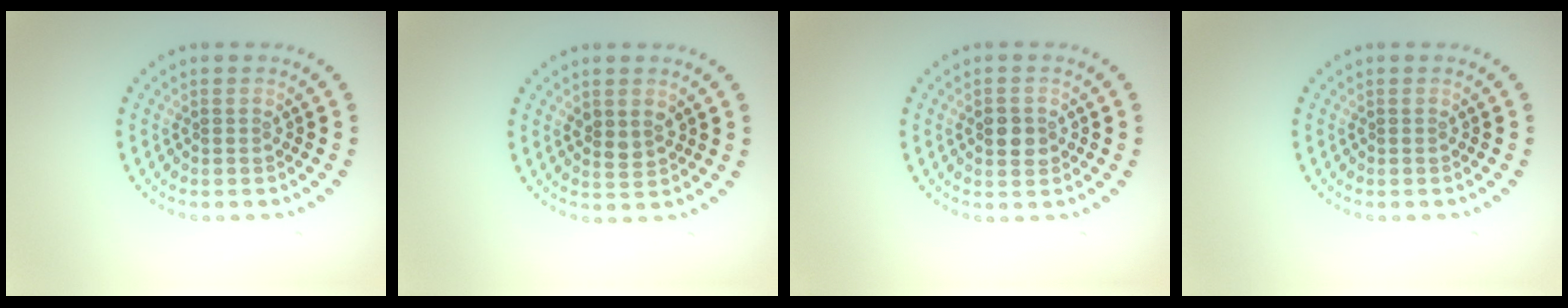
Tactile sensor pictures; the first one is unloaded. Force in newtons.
{"total": 1.6, "press": 1.6, "slide": 0.5}
{"total": 1.9, "press": 1.9, "slide": 0.1}
{"total": 0.0}